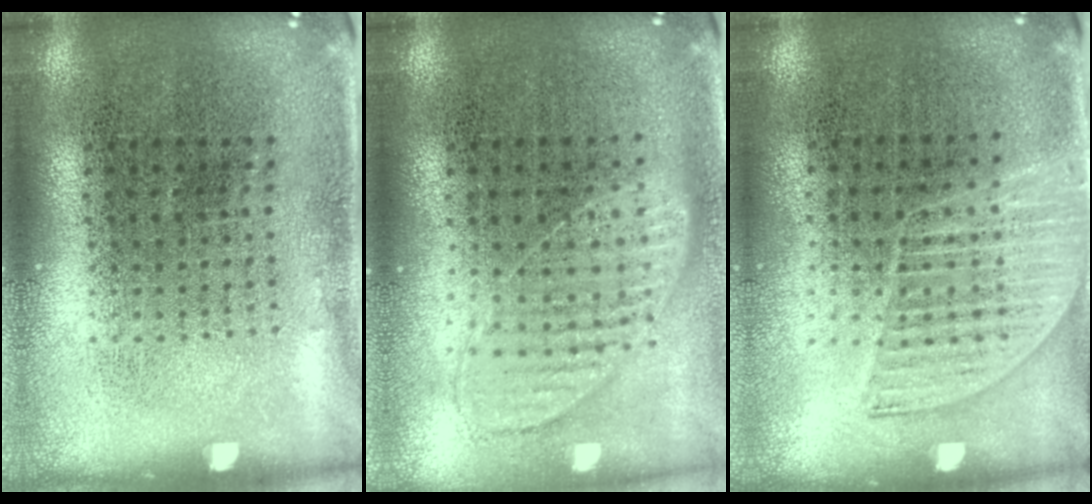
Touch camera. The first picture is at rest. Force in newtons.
{"total": 0.9, "press": 0.9, "slide": 0.2}
{"total": 1.4, "press": 1.2, "slide": 0.6}